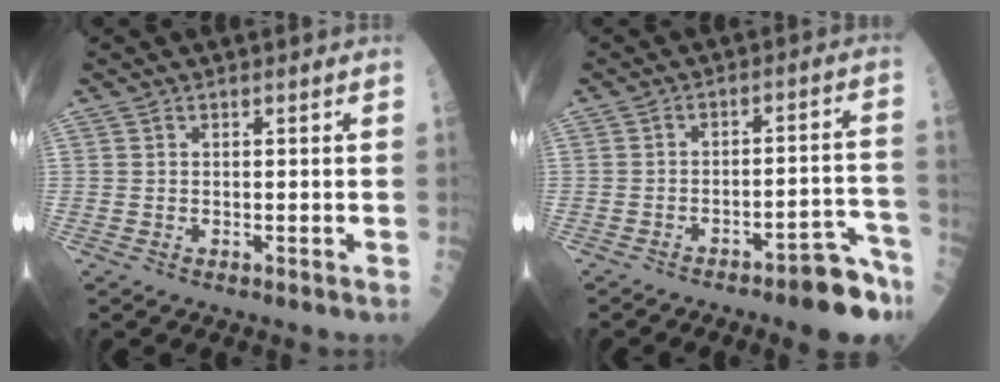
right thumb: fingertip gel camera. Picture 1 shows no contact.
{"total": 9.8, "force": [-6.5, 2.4, 6.9], "torque": [-0.074, 0.057, -0.084]}